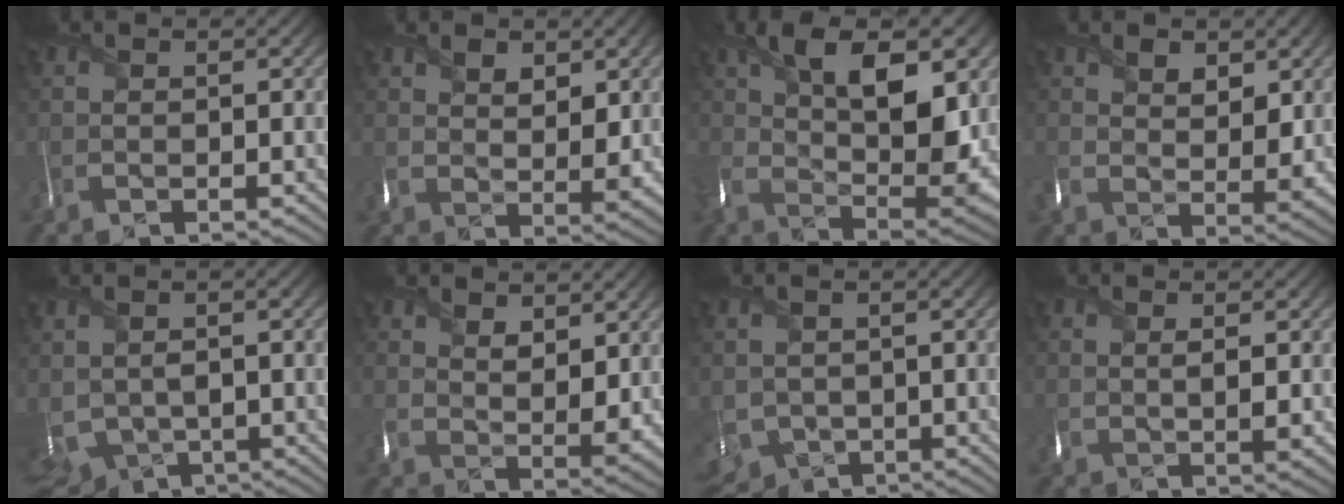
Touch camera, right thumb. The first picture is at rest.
{"total": 4.4, "force": [2.9, 2.5, 2.3], "torque": [-0.029, -0.008, 0.054]}
{"total": 13.3, "force": [5.1, 7.3, 9.9], "torque": [-0.179, -0.005, 0.095]}
{"total": 5.2, "force": [2.9, 3.4, 2.6], "torque": [-0.044, -0.009, 0.051]}
{"total": 5.1, "force": [-1.7, 3.5, 3.2], "torque": [-0.075, -0.020, -0.028]}
{"total": 4.2, "force": [3.2, 1.9, 2.1], "torque": [-0.041, -0.010, 0.066]}
{"total": 4.9, "force": [-1.9, 4.1, 1.9], "torque": [-0.054, -0.031, -0.023]}
{"total": 1.7, "force": [0.9, 0.4, 1.4], "torque": [-0.026, 0.001, 0.018]}